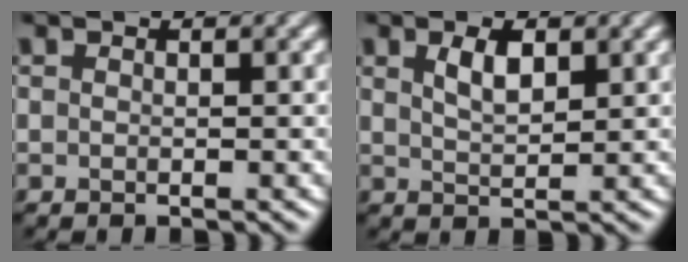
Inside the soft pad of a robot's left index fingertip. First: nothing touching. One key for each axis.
{"total": 2.4, "fx": 1.3, "fy": 1.0, "fz": 1.9, "tx": -0.038, "ty": 0.000, "tz": 0.025}